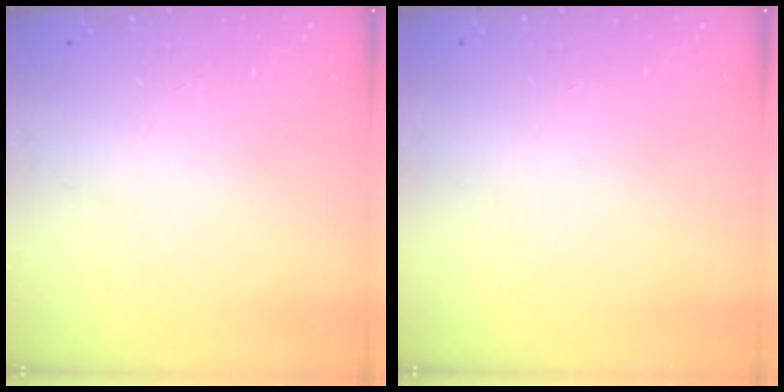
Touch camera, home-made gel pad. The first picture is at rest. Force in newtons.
{"total": 0.0}